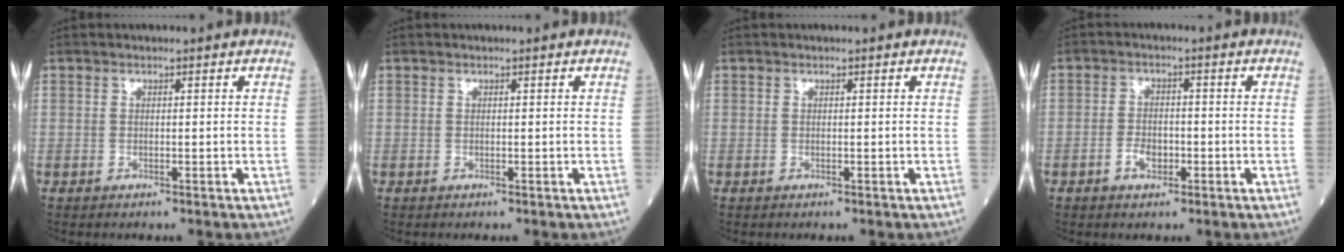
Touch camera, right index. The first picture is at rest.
{"total": 0.0}
{"total": 0.0}
{"total": 3.0, "force": [-1.4, 1.7, 2.0], "torque": [-0.037, 0.005, -0.026]}